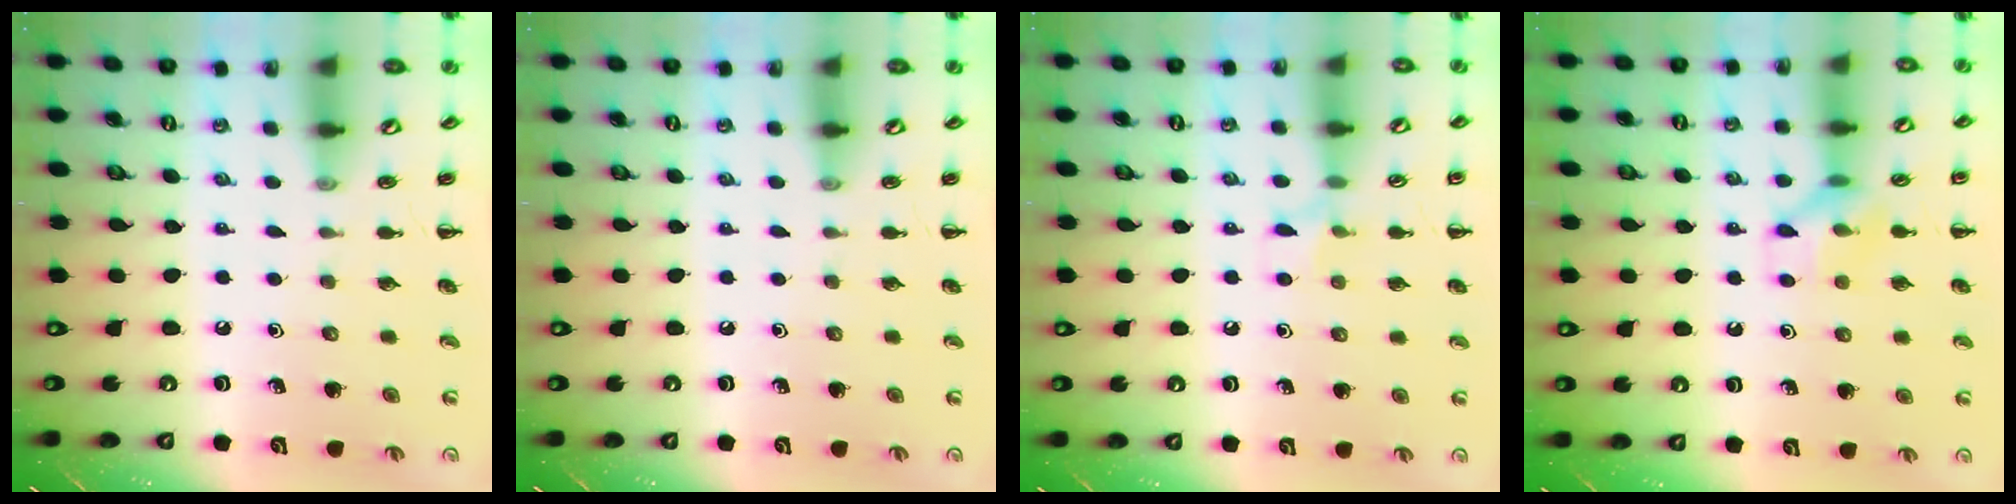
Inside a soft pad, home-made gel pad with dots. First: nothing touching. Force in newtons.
{"total": 0.0}
{"total": 5.9, "press": 5.7, "slide": 1.6}
{"total": 8.3, "press": 8.3, "slide": 0.8}